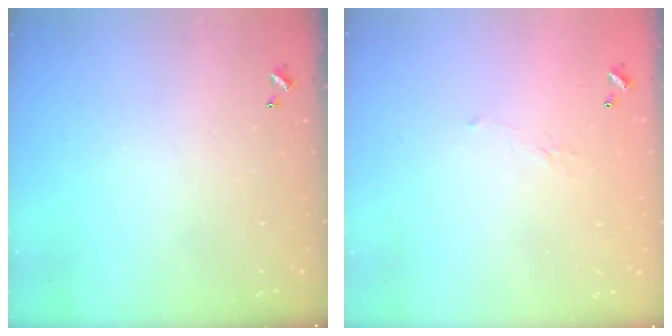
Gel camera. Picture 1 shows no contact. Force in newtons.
{"total": 4.3, "press": 4.2, "slide": 1.0}